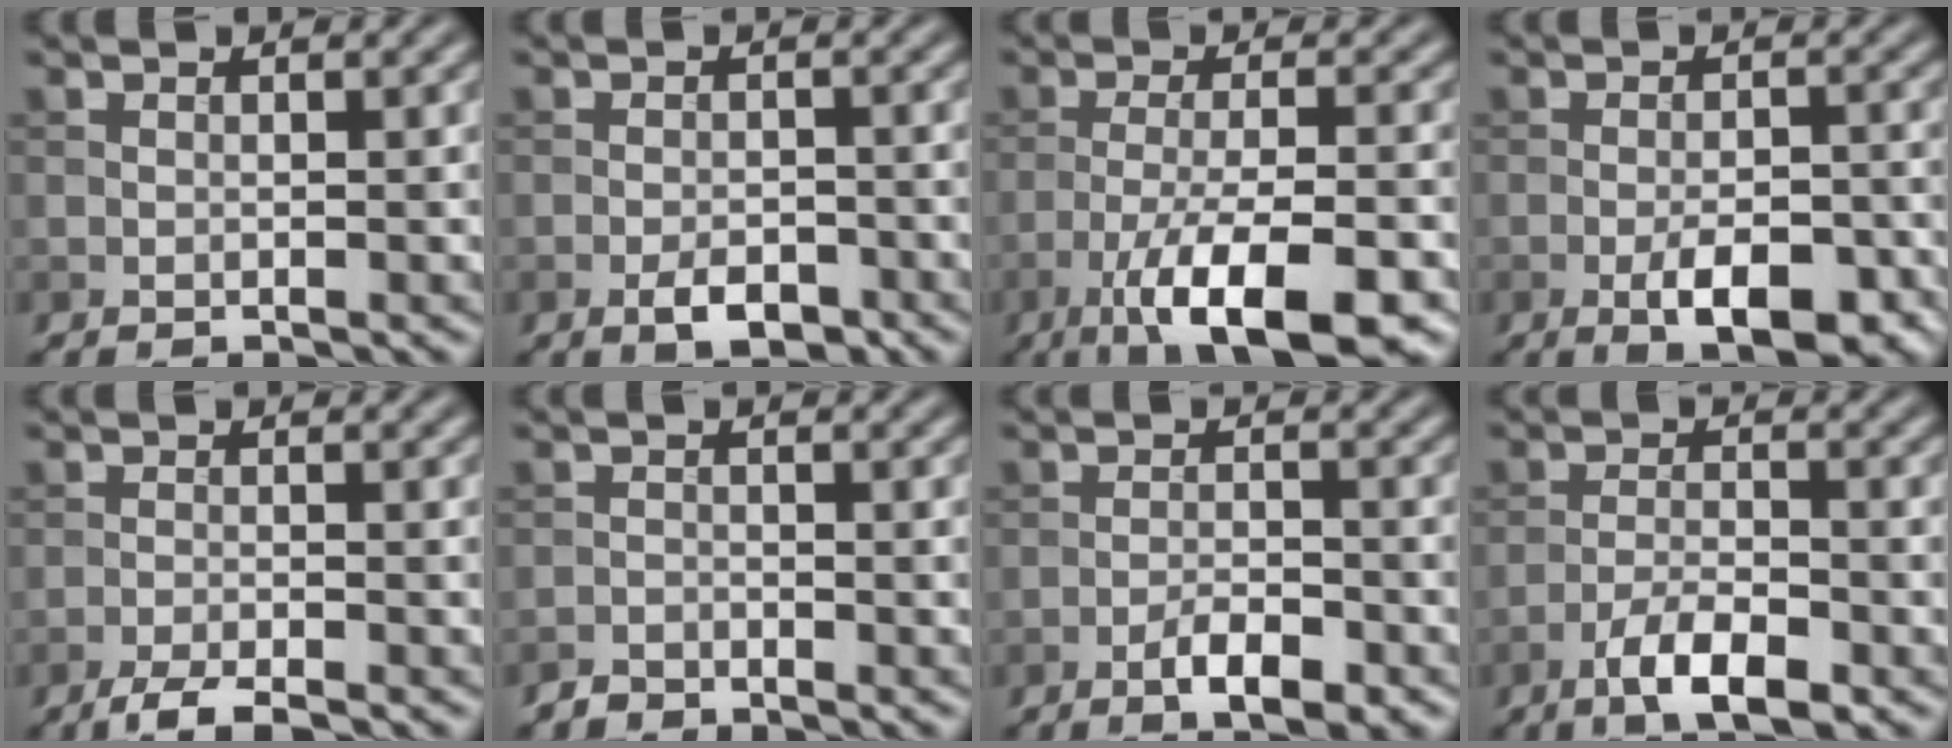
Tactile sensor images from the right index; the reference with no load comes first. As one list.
[{"total": 2.9, "force": [-1.6, 1.4, 2.1], "torque": [-0.033, -0.001, -0.028]}, {"total": 9.7, "force": [-5.1, 2.8, 7.7], "torque": [-0.130, -0.009, -0.087]}, {"total": 6.0, "force": [-2.8, 2.3, 4.8], "torque": [-0.076, -0.001, -0.041]}, {"total": 2.8, "force": [-2.2, 0.4, 1.7], "torque": [-0.037, -0.003, -0.046]}, {"total": 1.1, "force": [-1.1, 0.4, 0.1], "torque": [0.001, 0.002, -0.022]}, {"total": 3.7, "force": [-2.1, 1.1, 2.8], "torque": [-0.049, 0.002, -0.036]}, {"total": 5.0, "force": [-2.9, 1.5, 3.7], "torque": [-0.068, 0.002, -0.055]}]